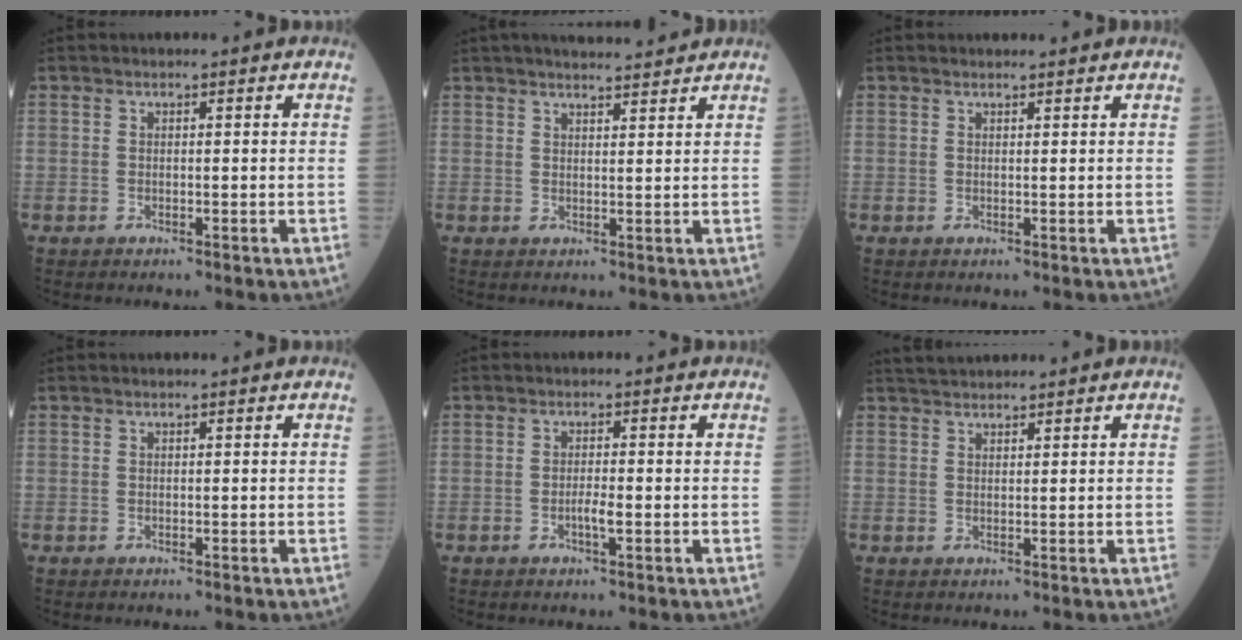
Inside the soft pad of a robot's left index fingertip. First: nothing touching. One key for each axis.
{"total": 7.4, "fx": 6.7, "fy": 0.6, "fz": 3.0, "tx": -0.042, "ty": 0.014, "tz": 0.090}
{"total": 1.7, "fx": 1.7, "fy": 0.1, "fz": 0.2, "tx": -0.006, "ty": 0.005, "tz": 0.021}
{"total": 0.0}
{"total": 1.8, "fx": -0.8, "fy": 0.1, "fz": 1.5, "tx": -0.029, "ty": -0.003, "tz": -0.016}
{"total": 3.9, "fx": 3.7, "fy": 0.3, "fz": 1.1, "tx": -0.017, "ty": 0.030, "tz": 0.067}